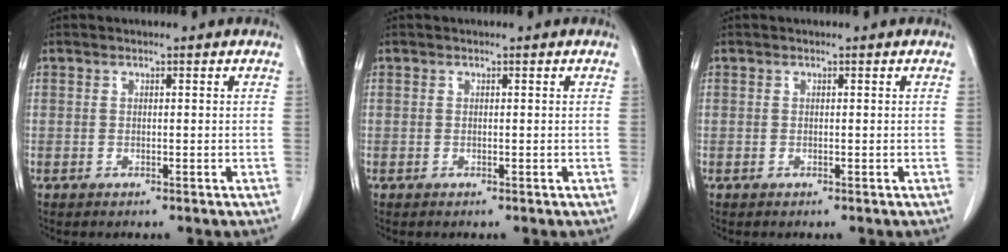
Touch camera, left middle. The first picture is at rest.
{"total": 0.0}
{"total": 0.0}